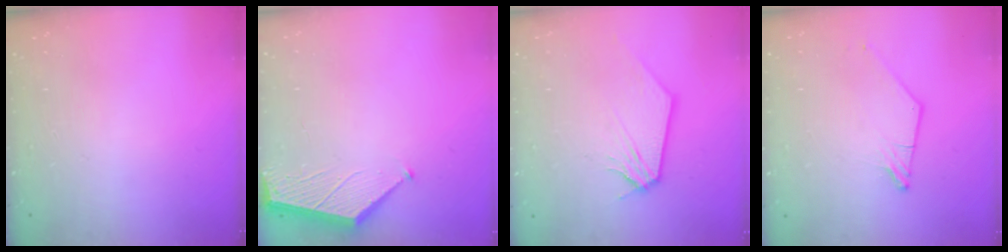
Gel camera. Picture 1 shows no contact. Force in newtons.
{"total": 3.4, "press": 3.4, "slide": 0.3}
{"total": 0.0}
{"total": 1.3, "press": 1.3, "slide": 0.2}